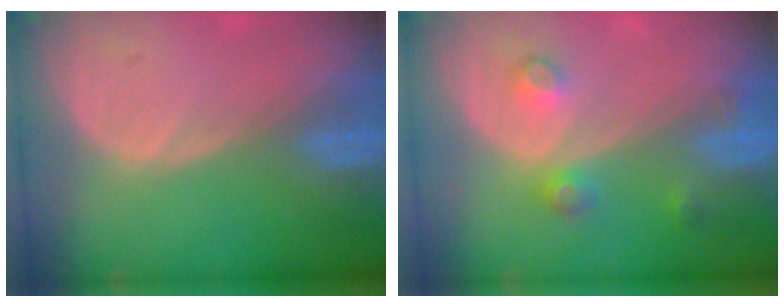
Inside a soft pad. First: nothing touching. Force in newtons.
{"total": 3.5, "press": 3.2, "slide": 1.6}